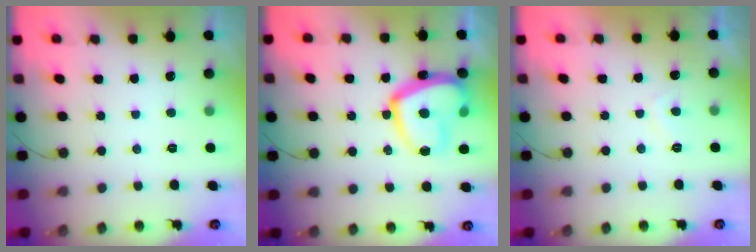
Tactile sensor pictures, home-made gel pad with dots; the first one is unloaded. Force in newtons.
{"total": 18.6, "press": 18.5, "slide": 1.8}
{"total": 1.7, "press": 1.5, "slide": 0.7}